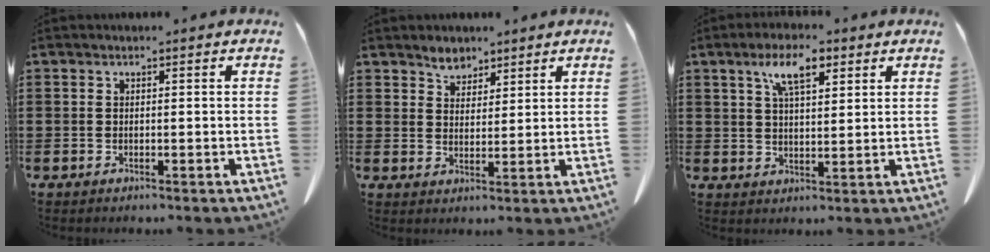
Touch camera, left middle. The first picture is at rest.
{"total": 3.5, "force": [3.0, 1.7, 0.7], "torque": [-0.022, 0.003, 0.057]}
{"total": 7.1, "force": [4.0, 2.4, 5.4], "torque": [-0.108, 0.005, 0.068]}